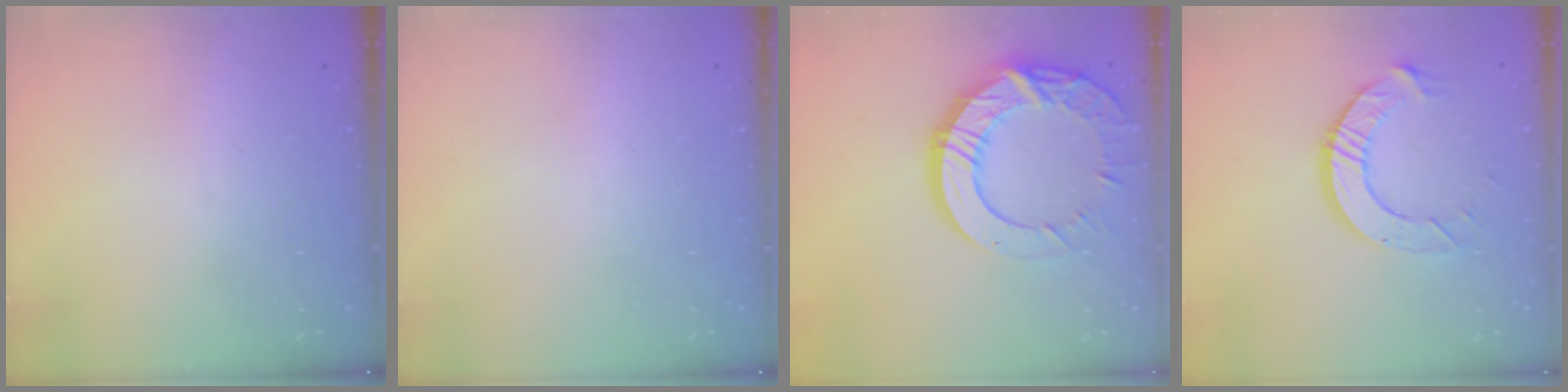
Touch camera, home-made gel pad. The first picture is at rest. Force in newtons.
{"total": 0.0}
{"total": 17.0, "press": 17.0, "slide": 1.2}
{"total": 9.7, "press": 9.7, "slide": 0.8}